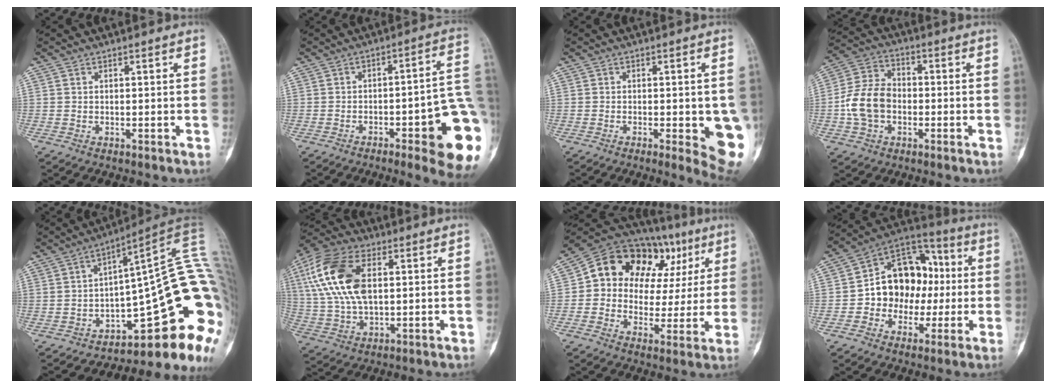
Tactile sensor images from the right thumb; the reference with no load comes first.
{"total": 18.0, "force": [-5.7, 4.0, 16.6], "torque": [-0.162, 0.031, -0.065]}
{"total": 10.1, "force": [-2.0, 2.8, 9.5], "torque": [-0.100, -0.012, -0.017]}
{"total": 10.6, "force": [-1.8, 7.9, 6.9], "torque": [-0.129, 0.030, -0.040]}
{"total": 28.7, "force": [-3.3, 10.1, 26.6], "torque": [-0.282, 0.035, -0.028]}
{"total": 17.4, "force": [4.5, 9.3, 14.0], "torque": [-0.294, 0.005, 0.081]}
{"total": 21.4, "force": [6.5, 15.1, 13.7], "torque": [-0.141, 0.039, 0.099]}
{"total": 16.8, "force": [-0.3, 13.2, 10.3], "torque": [-0.101, 0.039, -0.011]}